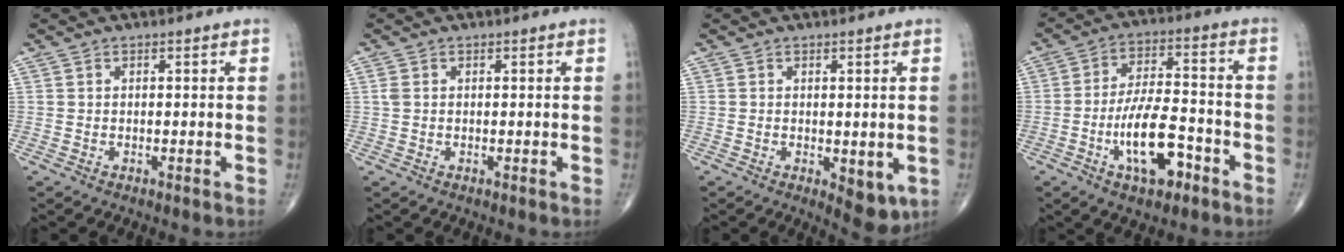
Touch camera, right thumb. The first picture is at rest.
{"total": 1.7, "force": [0.3, 1.1, 1.3], "torque": [-0.042, 0.006, 0.007]}
{"total": 5.5, "force": [-1.1, 2.5, 4.7], "torque": [-0.043, -0.011, -0.005]}
{"total": 12.5, "force": [-5.1, 5.2, 10.1], "torque": [-0.173, 0.032, -0.085]}